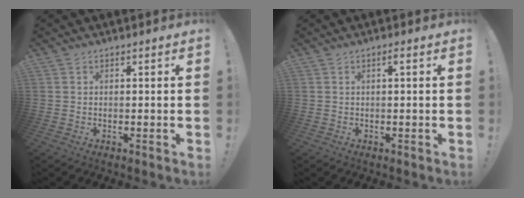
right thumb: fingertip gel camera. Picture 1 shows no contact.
{"total": 1.0, "force": [0.0, -0.2, 1.0], "torque": [-0.014, -0.001, -0.003]}